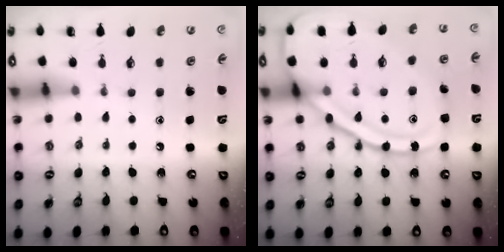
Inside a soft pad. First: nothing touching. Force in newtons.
{"total": 19.8, "press": 19.8, "slide": 1.8}